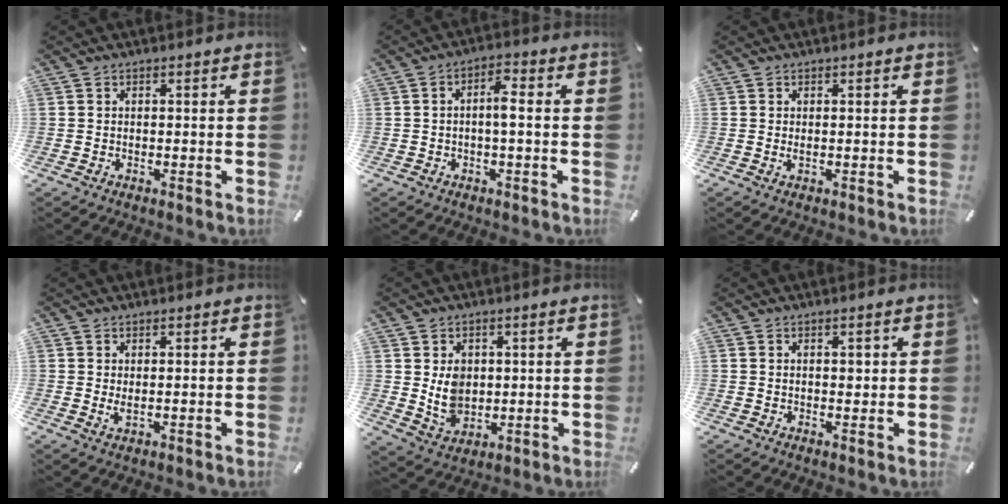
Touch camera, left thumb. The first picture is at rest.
{"total": 4.9, "force": [-0.4, 1.8, 4.6], "torque": [-0.083, 0.014, -0.008]}
{"total": 1.1, "force": [0.0, 0.3, 1.0], "torque": [-0.019, -0.001, 0.000]}
{"total": 2.1, "force": [0.4, 0.8, 1.9], "torque": [-0.037, -0.007, 0.002]}
{"total": 6.8, "force": [1.3, 5.9, 3.2], "torque": [-0.060, -0.004, 0.022]}
{"total": 1.3, "force": [0.3, 1.0, 0.8], "torque": [-0.001, -0.002, 0.001]}